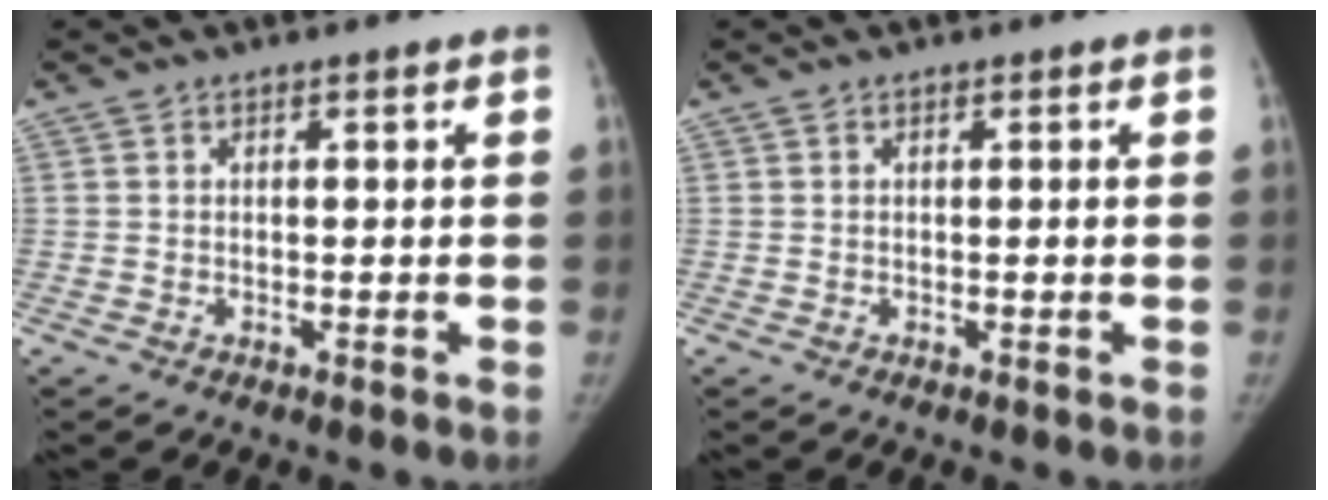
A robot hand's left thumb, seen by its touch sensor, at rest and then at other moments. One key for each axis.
{"total": 0.0}